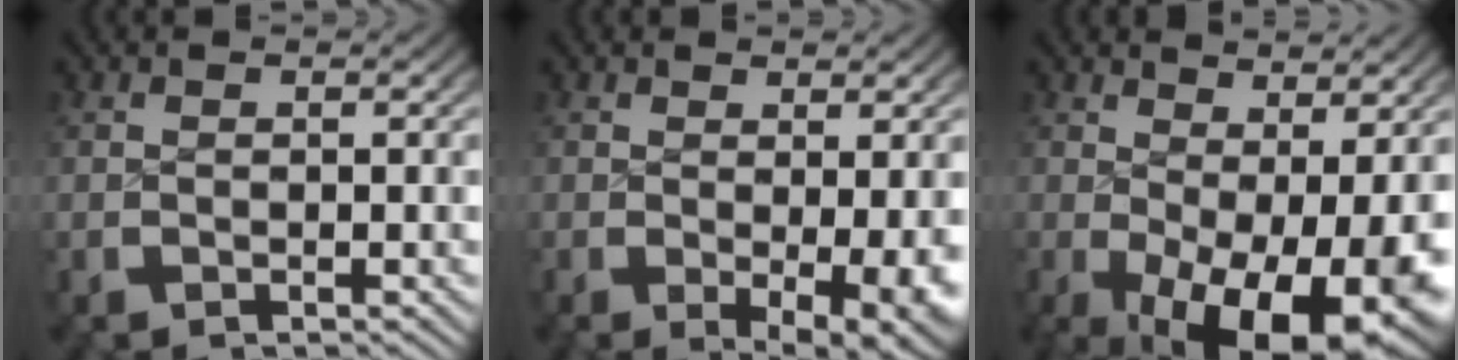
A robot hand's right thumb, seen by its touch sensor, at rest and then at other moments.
{"total": 4.4, "force": [-0.5, 2.0, 3.9], "torque": [-0.059, -0.025, 0.005]}
{"total": 11.0, "force": [-2.8, 5.9, 8.8], "torque": [-0.141, -0.054, -0.013]}